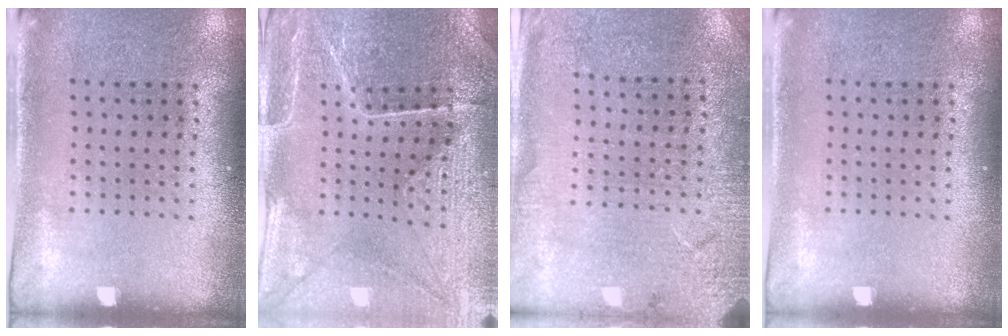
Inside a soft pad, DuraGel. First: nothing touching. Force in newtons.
{"total": 2.9, "press": 2.9, "slide": 0.2}
{"total": 2.6, "press": 2.6, "slide": 0.2}
{"total": 0.0}